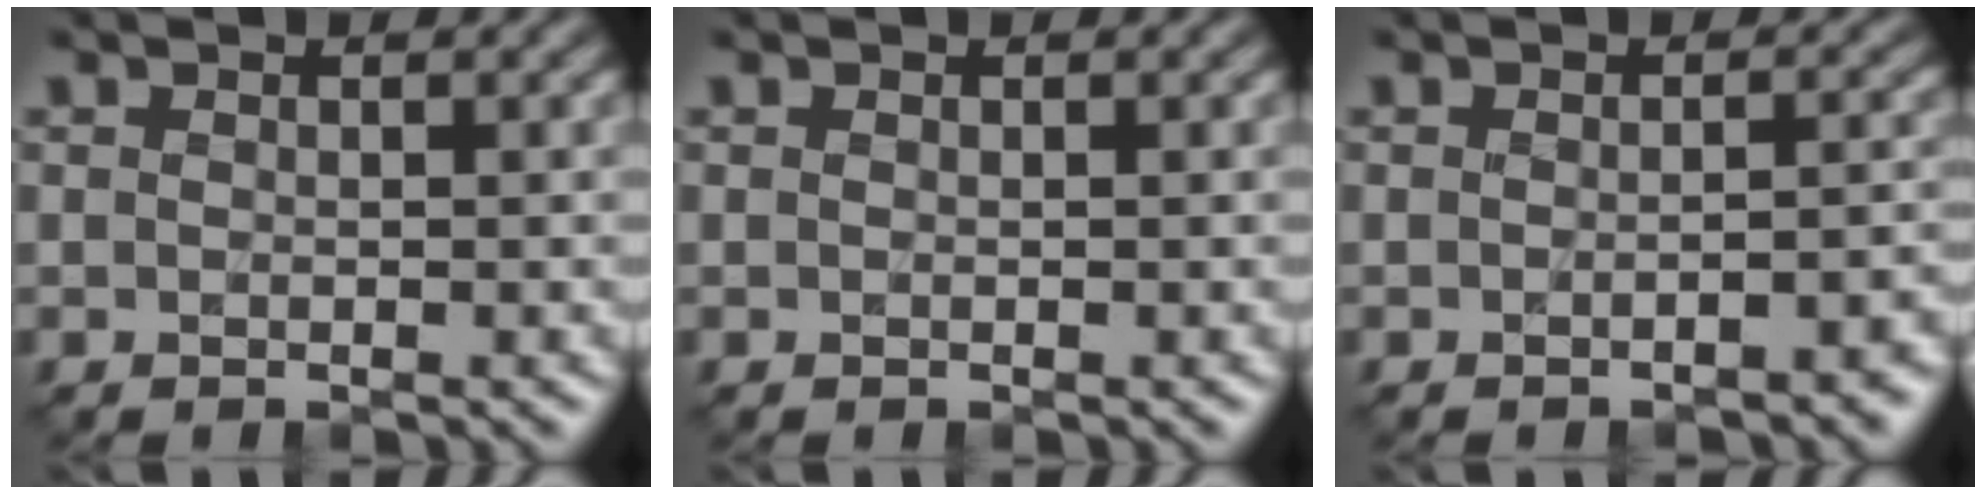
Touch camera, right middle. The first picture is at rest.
{"total": 0.0}
{"total": 2.0, "force": [-1.5, 0.5, 1.2], "torque": [-0.017, 0.001, -0.021]}